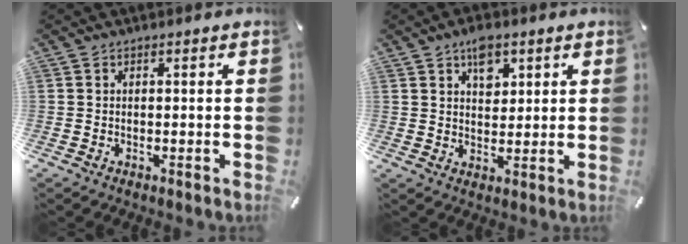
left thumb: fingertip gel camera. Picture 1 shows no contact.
{"total": 5.9, "force": [3.1, 3.7, 3.3], "torque": [-0.034, -0.009, 0.049]}